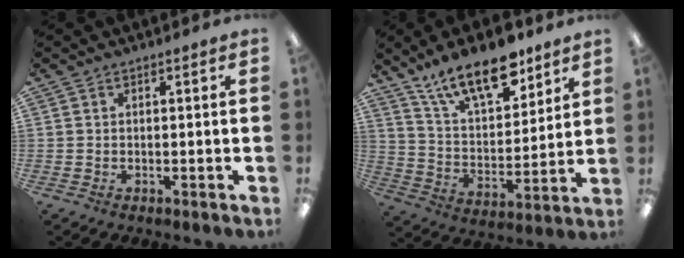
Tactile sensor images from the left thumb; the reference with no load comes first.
{"total": 17.8, "force": [12.6, 7.1, 10.4], "torque": [-0.181, -0.064, 0.217]}